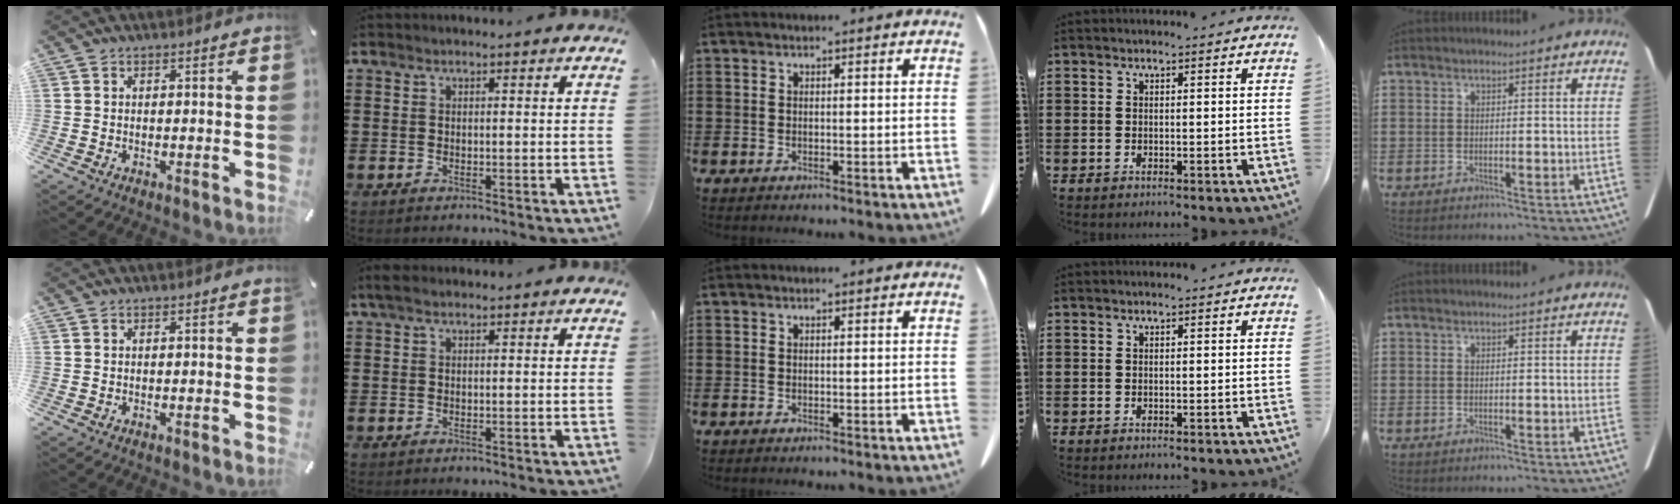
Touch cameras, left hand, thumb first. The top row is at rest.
{"index": {"total": 1.2, "force": [0.4, 0.6, 0.9], "torque": [-0.020, 0.004, 0.007]}}